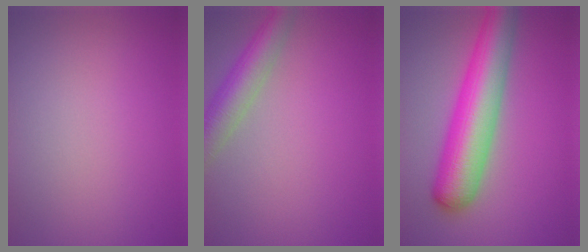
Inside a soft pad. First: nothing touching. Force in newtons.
{"total": 4.7, "press": 4.7, "slide": 0.2}
{"total": 8.7, "press": 8.7, "slide": 0.4}